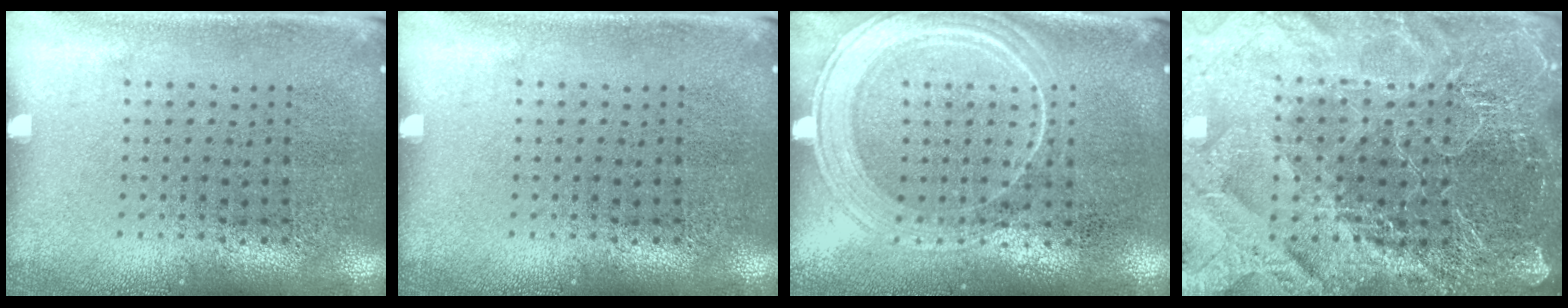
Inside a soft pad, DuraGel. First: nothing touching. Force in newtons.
{"total": 0.0}
{"total": 1.9, "press": 1.8, "slide": 0.5}
{"total": 5.9, "press": 5.1, "slide": 2.9}